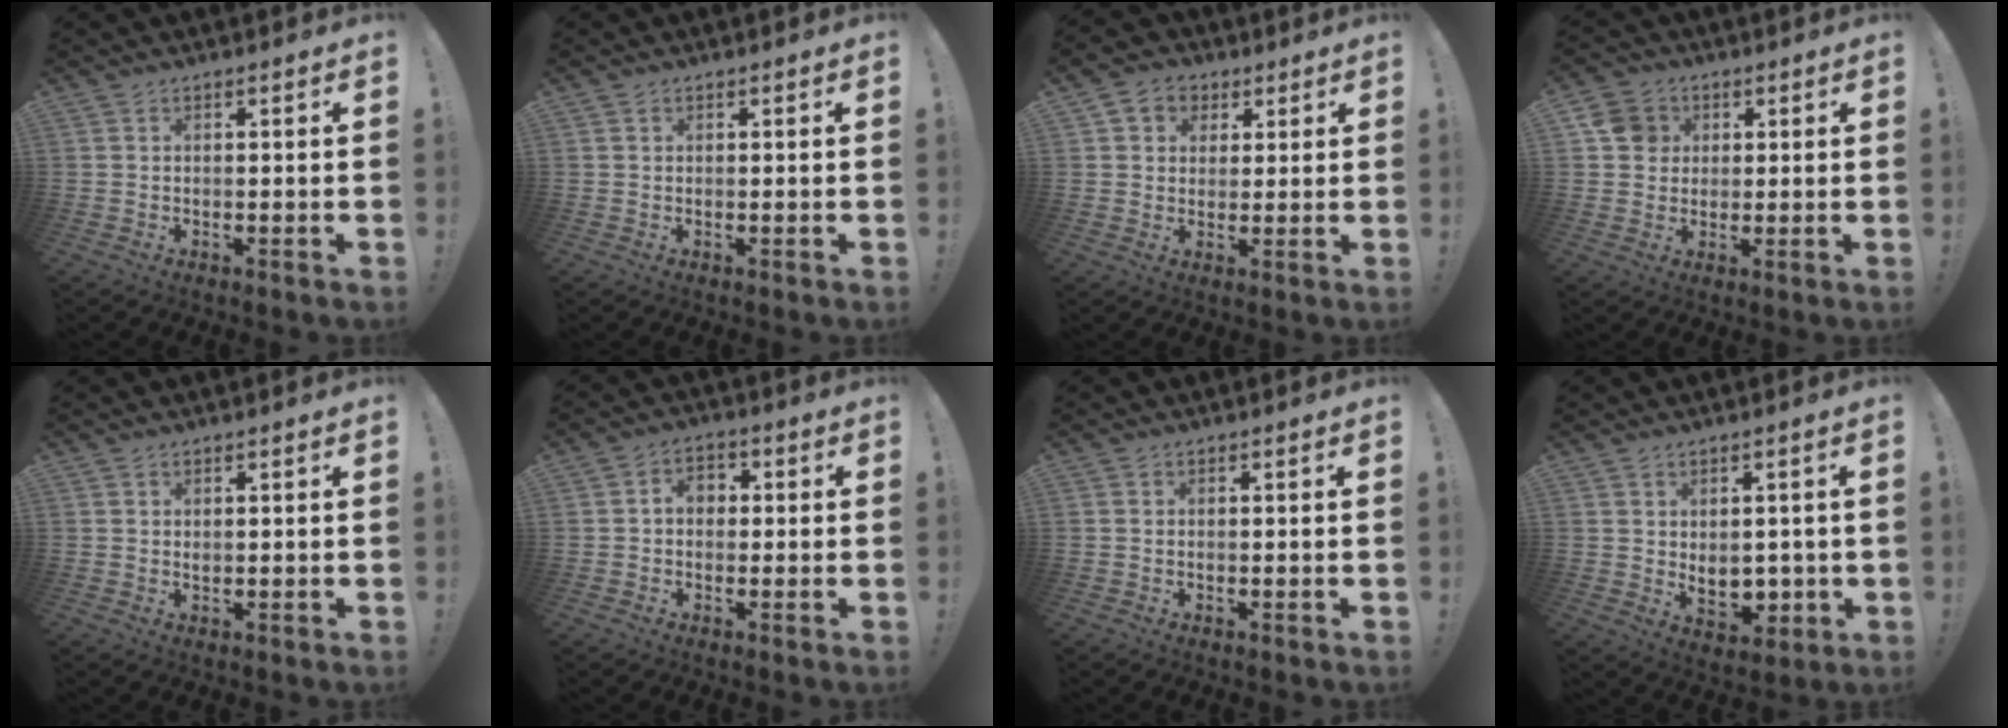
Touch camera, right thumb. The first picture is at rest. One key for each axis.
{"total": 0.0}
{"total": 6.6, "fx": 1.9, "fy": 6.1, "fz": 1.7, "tx": -0.024, "ty": -0.001, "tz": 0.041}
{"total": 7.9, "fx": 1.9, "fy": 7.3, "fz": 2.6, "tx": -0.026, "ty": 0.000, "tz": 0.040}
{"total": 0.5, "fx": 0.4, "fy": 0.2, "fz": 0.3, "tx": 0.003, "ty": -0.004, "tz": 0.006}
{"total": 4.3, "fx": 0.0, "fy": 3.2, "fz": 2.8, "tx": -0.049, "ty": 0.007, "tz": -0.003}
{"total": 0.0}
{"total": 6.9, "fx": 0.3, "fy": 5.2, "fz": 4.6, "tx": -0.044, "ty": -0.004, "tz": 0.011}